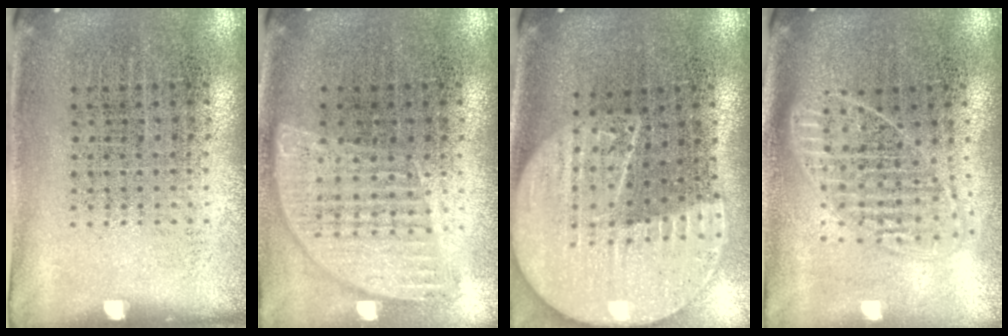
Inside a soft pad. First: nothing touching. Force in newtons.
{"total": 0.9, "press": 0.9, "slide": 0.0}
{"total": 2.3, "press": 2.0, "slide": 1.1}
{"total": 1.7, "press": 1.4, "slide": 1.0}